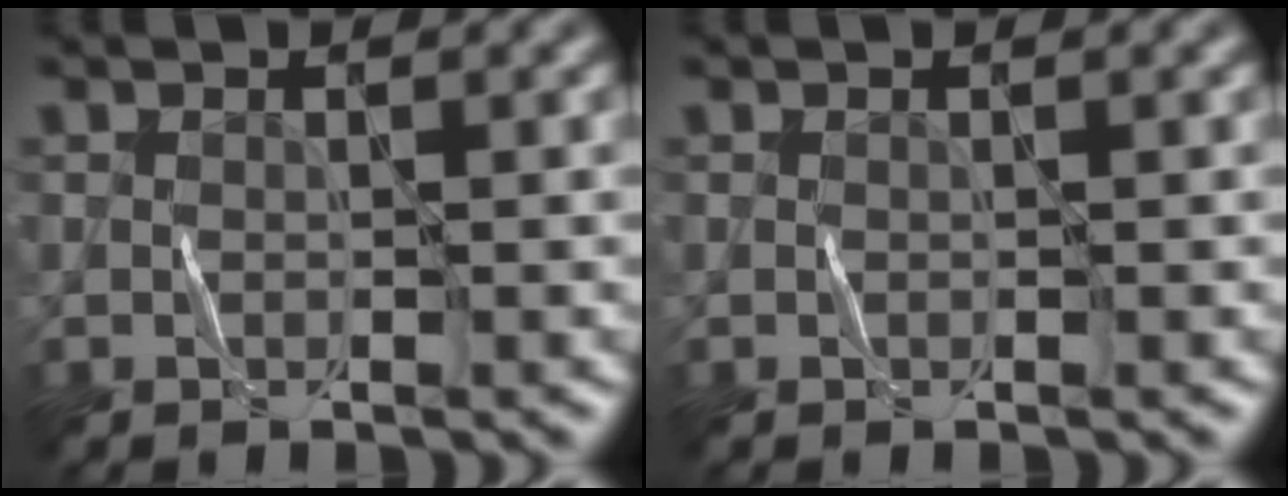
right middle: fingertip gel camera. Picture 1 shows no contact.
{"total": 0.0}